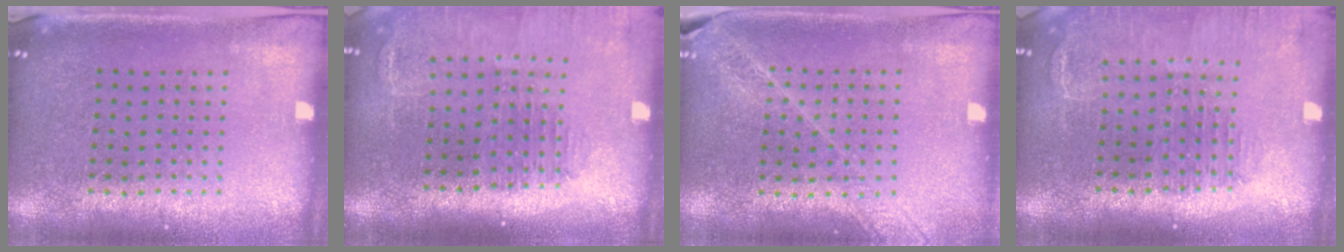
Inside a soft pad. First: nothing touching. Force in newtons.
{"total": 1.4, "press": 1.4, "slide": 0.2}
{"total": 1.6, "press": 1.5, "slide": 0.6}
{"total": 1.5, "press": 1.4, "slide": 0.2}